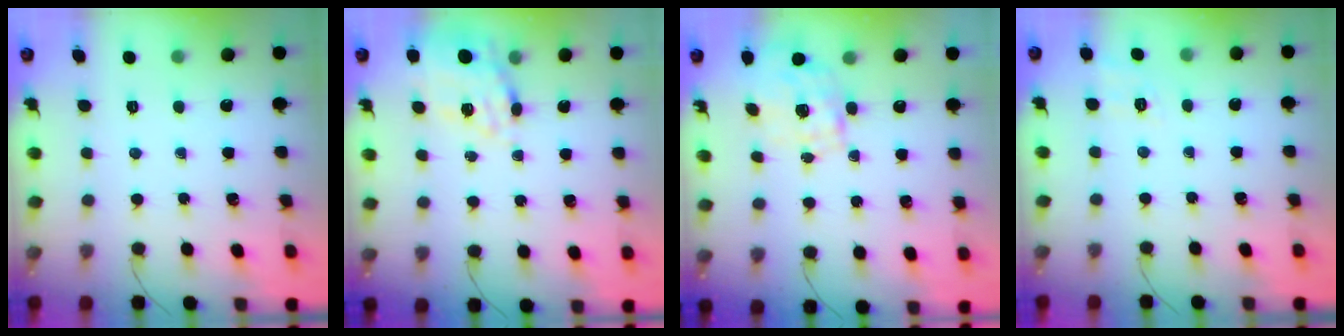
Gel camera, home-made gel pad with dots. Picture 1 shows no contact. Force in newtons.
{"total": 10.7, "press": 10.1, "slide": 3.5}
{"total": 1.6, "press": 1.5, "slide": 0.6}
{"total": 3.3, "press": 2.6, "slide": 2.2}